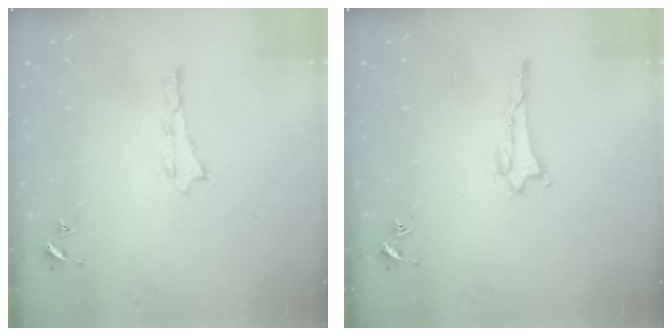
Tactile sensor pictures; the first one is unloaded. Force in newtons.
{"total": 0.9, "press": 0.8, "slide": 0.1}